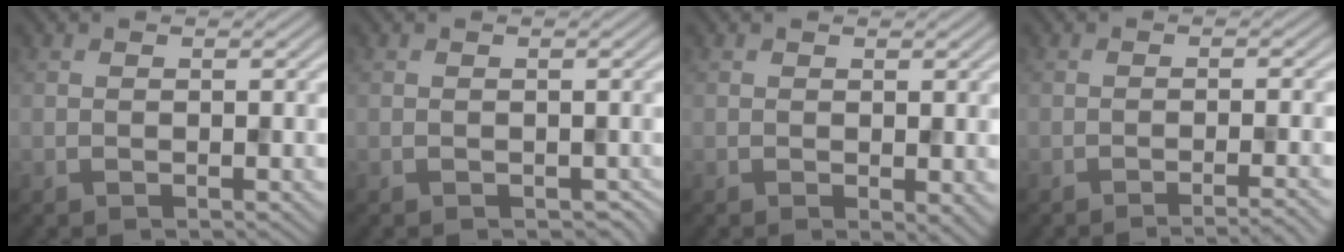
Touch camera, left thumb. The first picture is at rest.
{"total": 0.7, "force": [-0.3, 0.6, 0.2], "torque": [-0.010, -0.013, -0.006]}
{"total": 1.7, "force": [-0.1, 0.8, 1.5], "torque": [-0.021, -0.008, 0.001]}
{"total": 3.3, "force": [-2.1, 0.4, 2.5], "torque": [-0.028, 0.007, -0.044]}